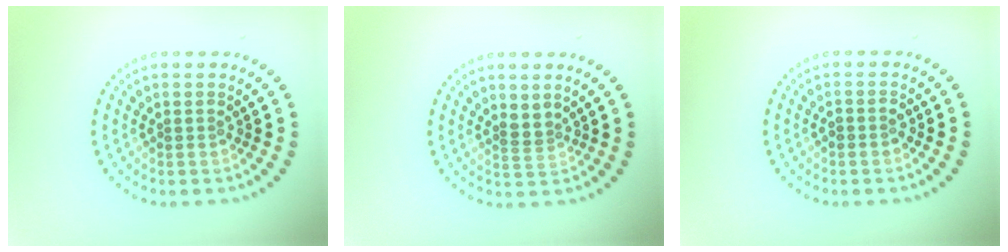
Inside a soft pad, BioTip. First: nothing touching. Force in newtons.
{"total": 1.4, "press": 0.9, "slide": 1.1}
{"total": 1.1, "press": 1.0, "slide": 0.4}